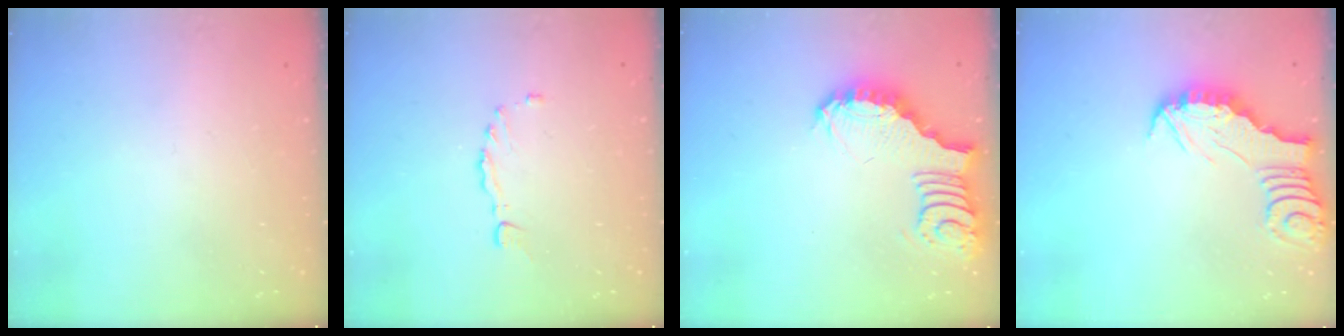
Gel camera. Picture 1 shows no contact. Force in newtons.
{"total": 1.5, "press": 1.4, "slide": 0.4}
{"total": 3.7, "press": 3.6, "slide": 0.6}
{"total": 2.7, "press": 2.7, "slide": 0.2}